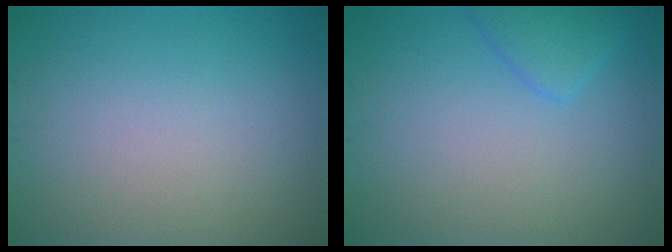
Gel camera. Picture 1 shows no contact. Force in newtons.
{"total": 2.0, "press": 1.9, "slide": 0.0}